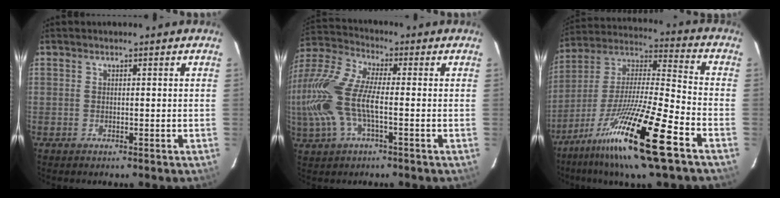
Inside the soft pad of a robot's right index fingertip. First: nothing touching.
{"total": 17.3, "force": [-2.2, 7.2, 15.6], "torque": [-0.325, 0.000, -0.048]}
{"total": 22.1, "force": [-13.3, 1.8, 17.5], "torque": [-0.329, -0.026, -0.242]}